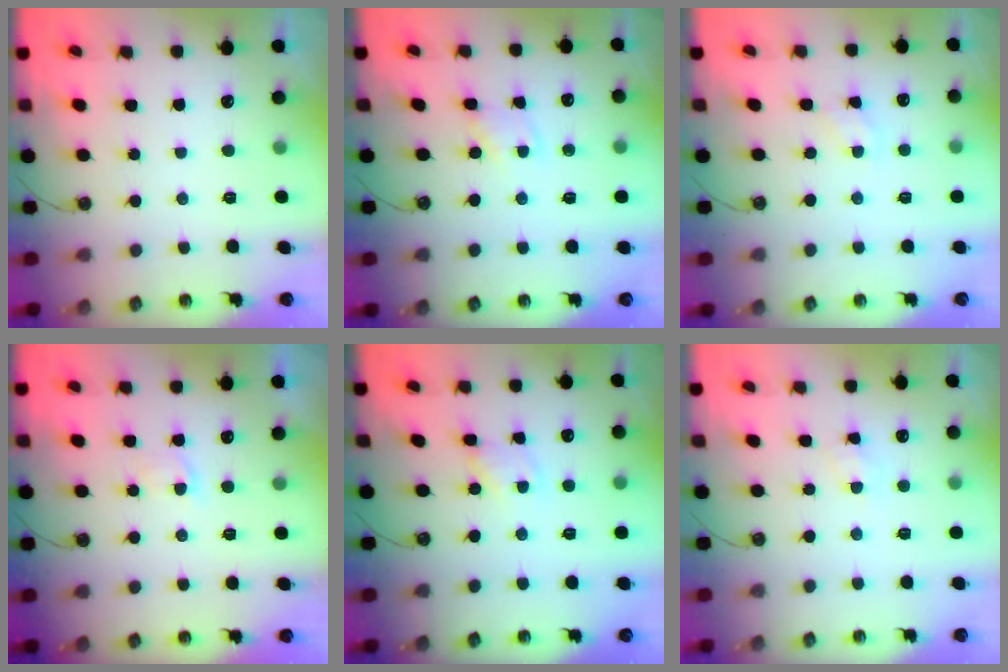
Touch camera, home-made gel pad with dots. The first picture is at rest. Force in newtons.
{"total": 2.1, "press": 2.1, "slide": 0.3}
{"total": 2.4, "press": 2.4, "slide": 0.4}
{"total": 1.6, "press": 1.6, "slide": 0.3}
{"total": 1.6, "press": 1.6, "slide": 0.2}
{"total": 5.5, "press": 5.4, "slide": 0.7}